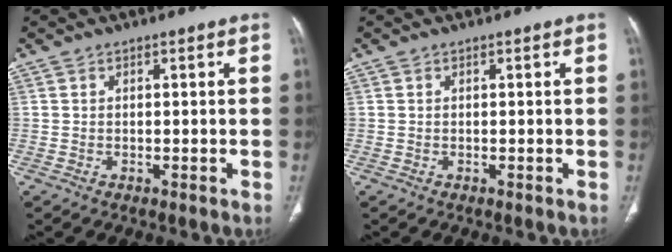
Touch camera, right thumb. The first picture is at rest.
{"total": 0.0}